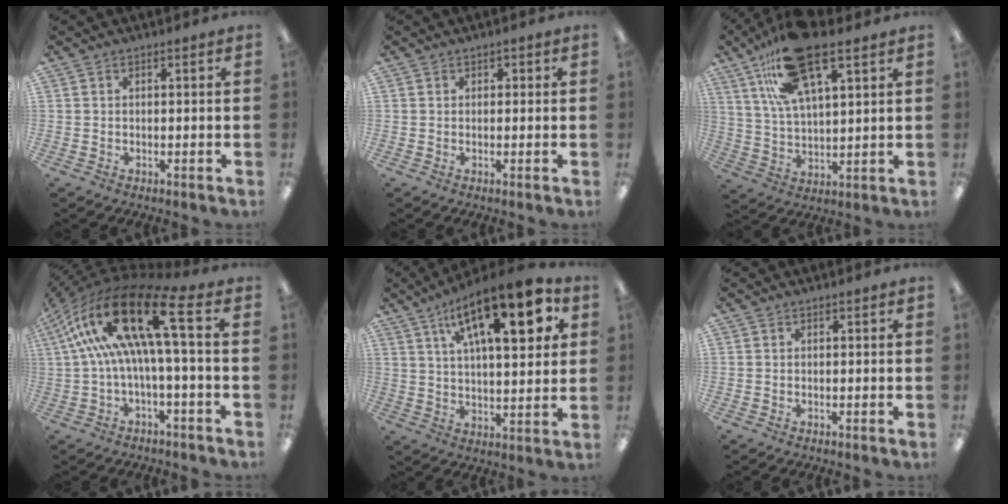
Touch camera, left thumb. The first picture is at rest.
{"total": 0.7, "force": [0.3, 0.6, 0.0], "torque": [-0.001, 0.003, 0.006]}
{"total": 18.1, "force": [11.4, 6.9, 12.3], "torque": [-0.223, -0.033, 0.197]}
{"total": 21.1, "force": [3.8, 6.8, 19.7], "torque": [-0.385, -0.007, 0.056]}
{"total": 20.2, "force": [9.6, 7.7, 16.0], "torque": [-0.239, -0.033, 0.149]}
{"total": 0.0}